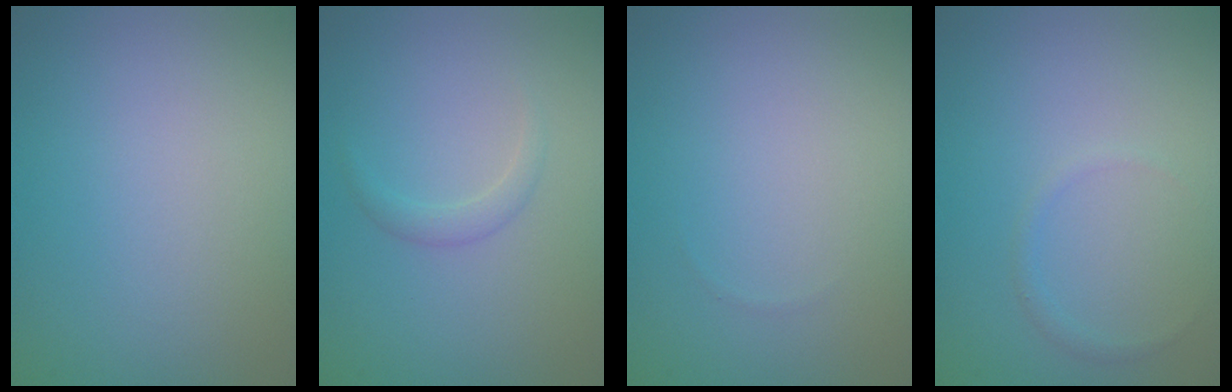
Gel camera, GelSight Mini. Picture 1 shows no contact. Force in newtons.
{"total": 1.2, "press": 1.1, "slide": 0.1}
{"total": 0.0}
{"total": 0.7, "press": 0.7, "slide": 0.1}